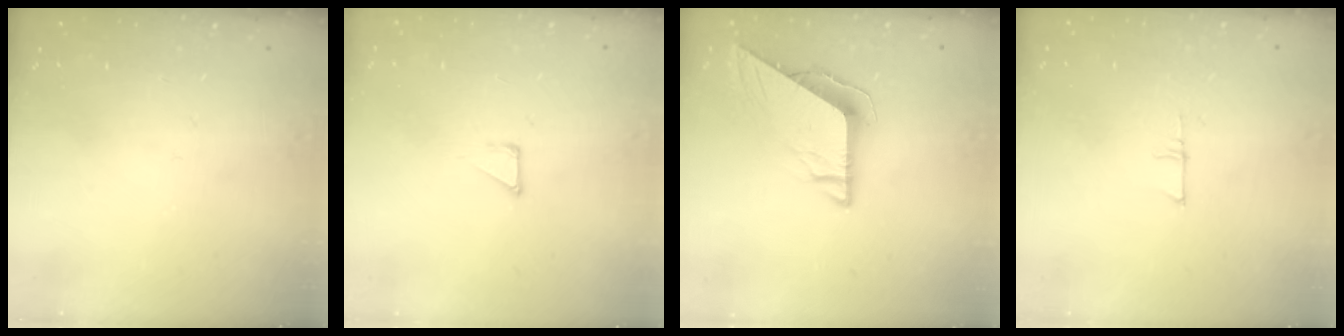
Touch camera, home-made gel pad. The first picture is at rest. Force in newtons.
{"total": 2.7, "press": 2.7, "slide": 0.3}
{"total": 8.1, "press": 8.1, "slide": 0.3}
{"total": 4.8, "press": 4.8, "slide": 0.3}